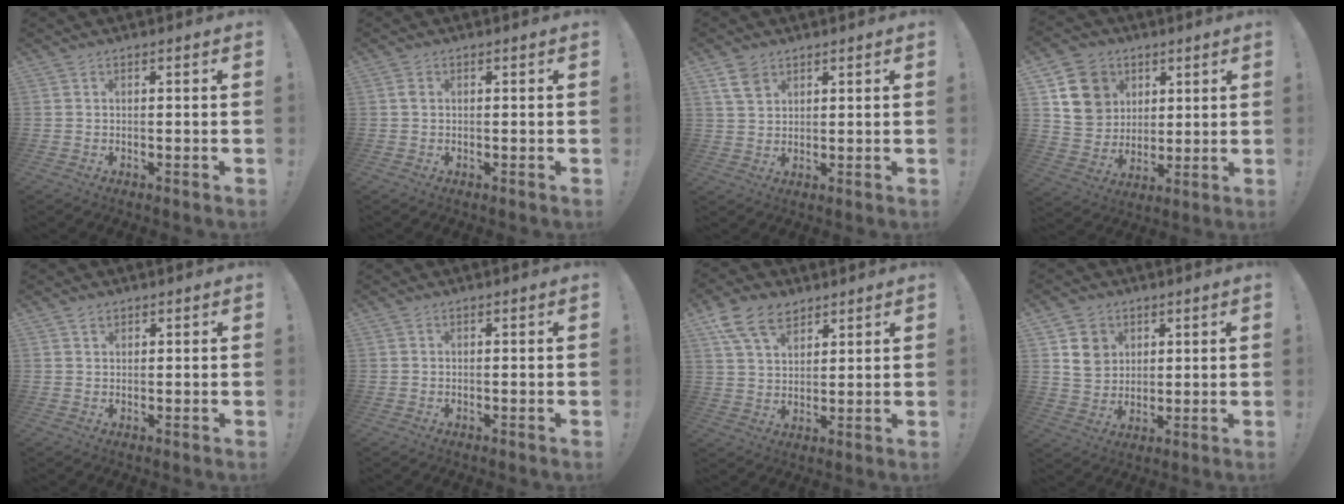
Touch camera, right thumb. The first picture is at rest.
{"total": 1.1, "force": [0.1, 0.8, 0.7], "torque": [-0.010, 0.003, 0.001]}
{"total": 5.4, "force": [3.4, 3.2, 2.8], "torque": [-0.046, -0.012, 0.066]}
{"total": 14.0, "force": [5.5, 11.9, 5.0], "torque": [-0.078, -0.017, 0.121]}
{"total": 1.5, "force": [1.1, 0.8, 0.5], "torque": [0.003, -0.006, 0.019]}
{"total": 0.0}
{"total": 12.1, "force": [7.3, 7.6, 5.9], "torque": [-0.109, -0.023, 0.143]}
{"total": 7.6, "force": [3.5, 6.5, 1.6], "torque": [-0.014, -0.022, 0.069]}